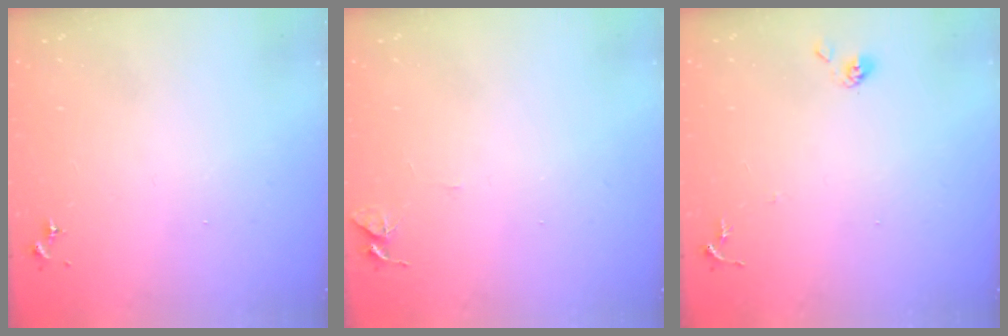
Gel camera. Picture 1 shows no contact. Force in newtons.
{"total": 5.2, "press": 5.1, "slide": 0.4}
{"total": 5.9, "press": 5.9, "slide": 0.5}